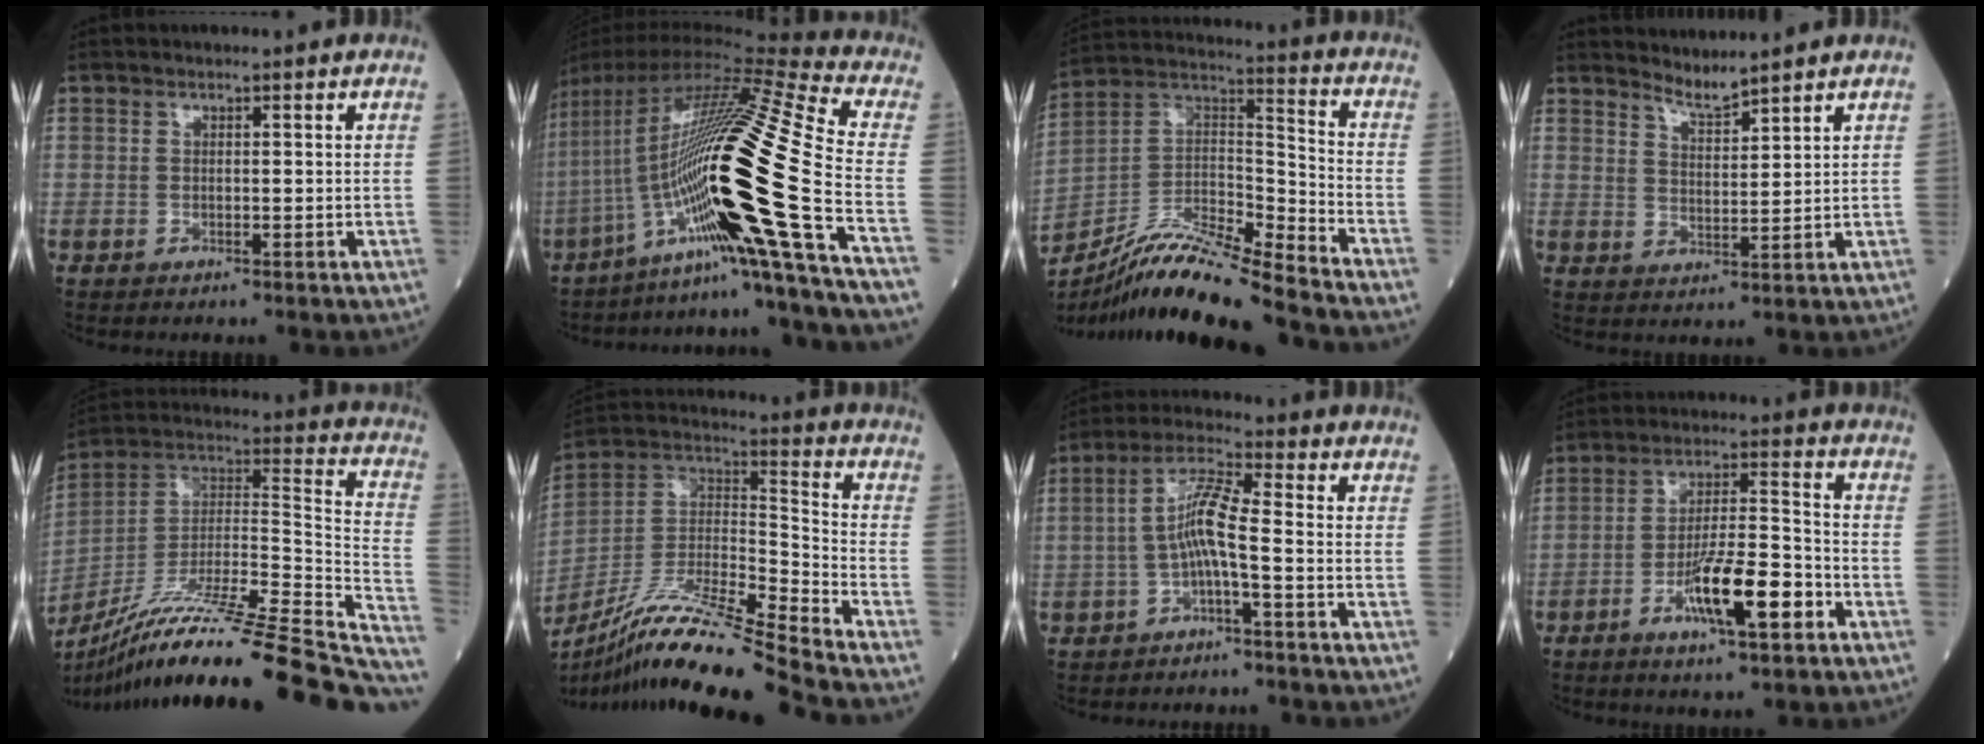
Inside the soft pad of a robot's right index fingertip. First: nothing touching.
{"total": 28.7, "force": [-9.1, -1.1, 27.2], "torque": [-0.480, -0.018, -0.166]}
{"total": 17.4, "force": [-15.5, -0.2, 8.0], "torque": [-0.159, 0.019, -0.281]}
{"total": 3.3, "force": [3.3, -0.4, 0.4], "torque": [-0.013, -0.009, 0.068]}
{"total": 36.5, "force": [-29.5, 2.5, 21.4], "torque": [-0.267, -0.038, -0.442]}
{"total": 20.0, "force": [-16.9, -1.3, 10.6], "torque": [-0.226, -0.009, -0.311]}
{"total": 6.6, "force": [-1.5, 0.5, 6.5], "torque": [-0.130, 0.020, -0.029]}
{"total": 11.3, "force": [-5.0, 1.8, 10.0], "torque": [-0.179, 0.001, -0.082]}